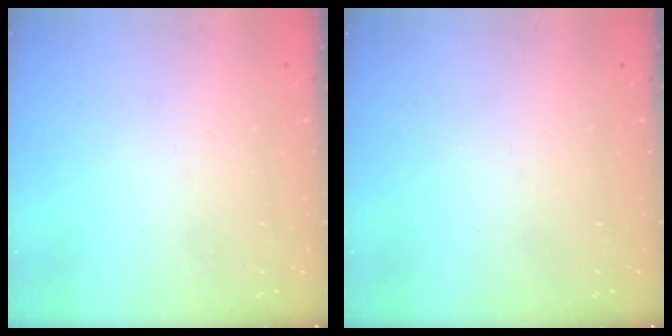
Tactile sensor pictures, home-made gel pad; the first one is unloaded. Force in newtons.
{"total": 0.0}